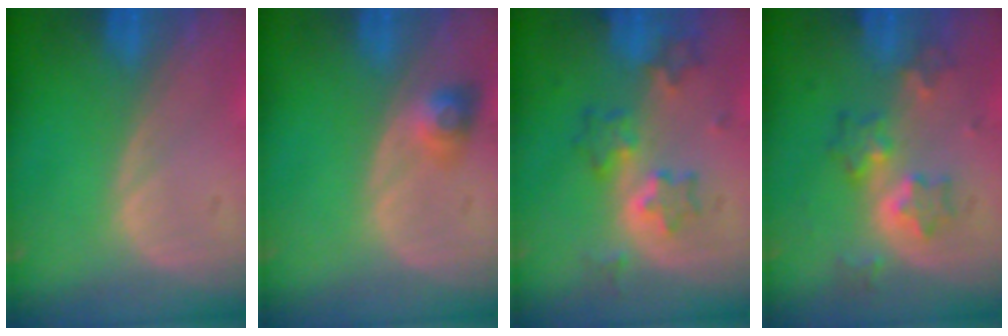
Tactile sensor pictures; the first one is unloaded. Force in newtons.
{"total": 2.9, "press": 2.7, "slide": 1.2}
{"total": 6.1, "press": 5.8, "slide": 1.9}
{"total": 6.5, "press": 5.6, "slide": 3.1}